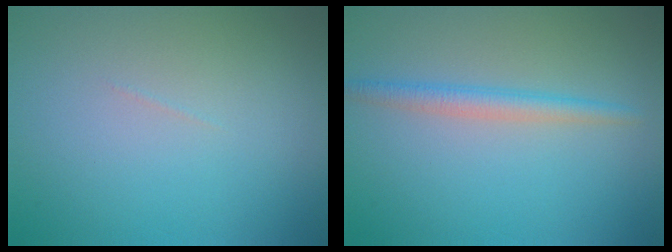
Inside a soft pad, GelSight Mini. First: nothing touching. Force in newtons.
{"total": 2.2, "press": 2.2, "slide": 0.0}